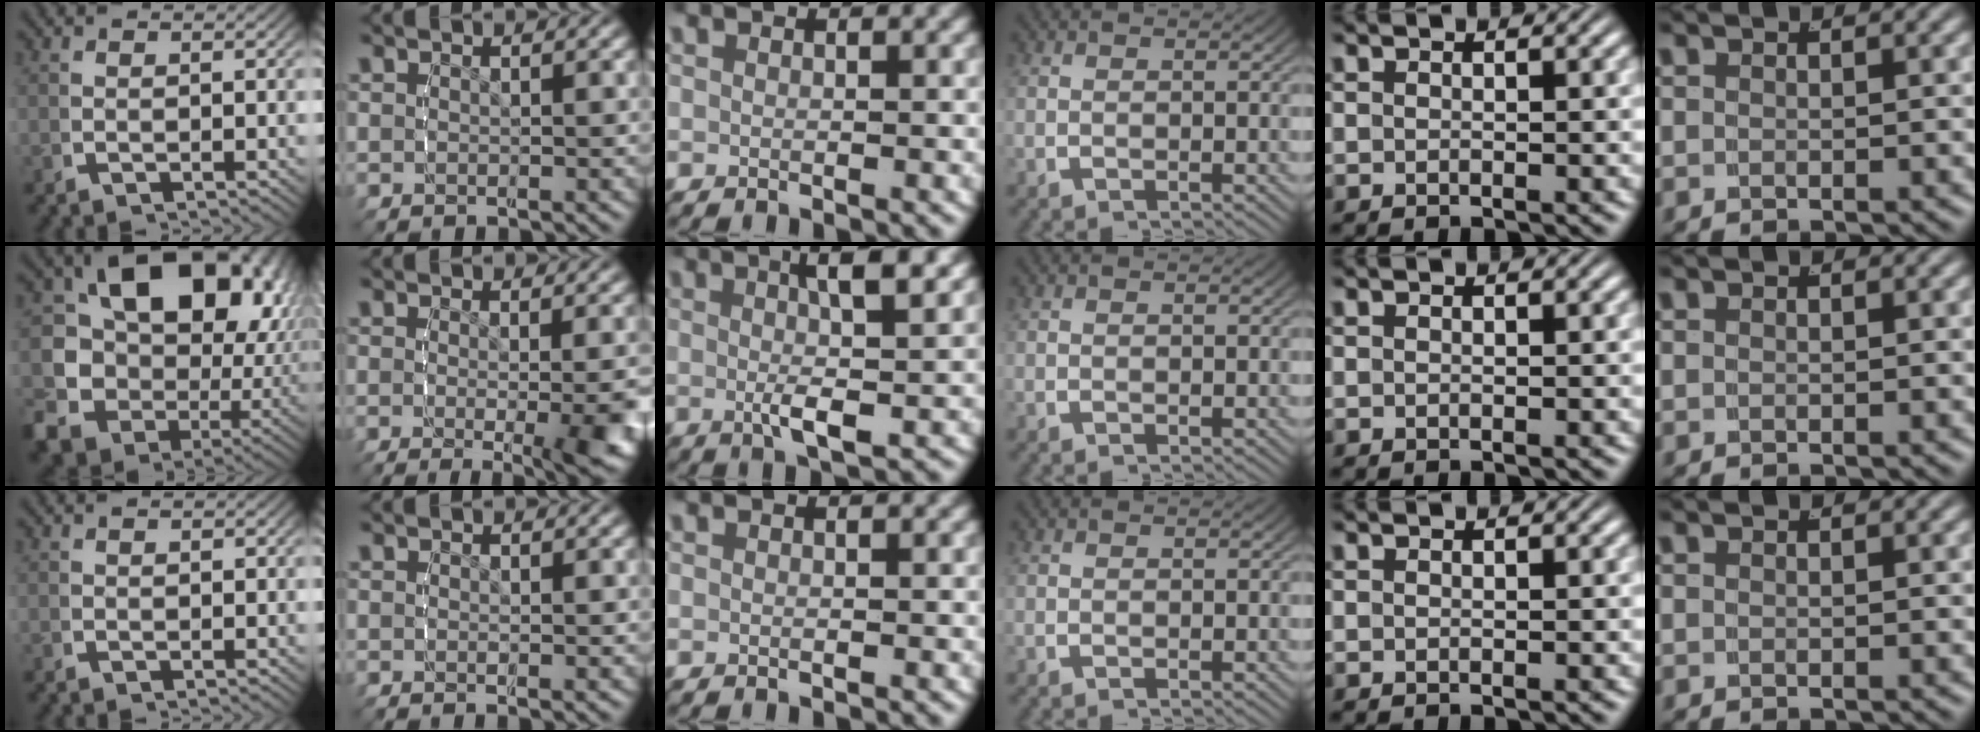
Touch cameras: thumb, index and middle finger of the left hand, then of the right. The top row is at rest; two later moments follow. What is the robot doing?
{"motion": "lift_and_place", "object": "lipstick"}